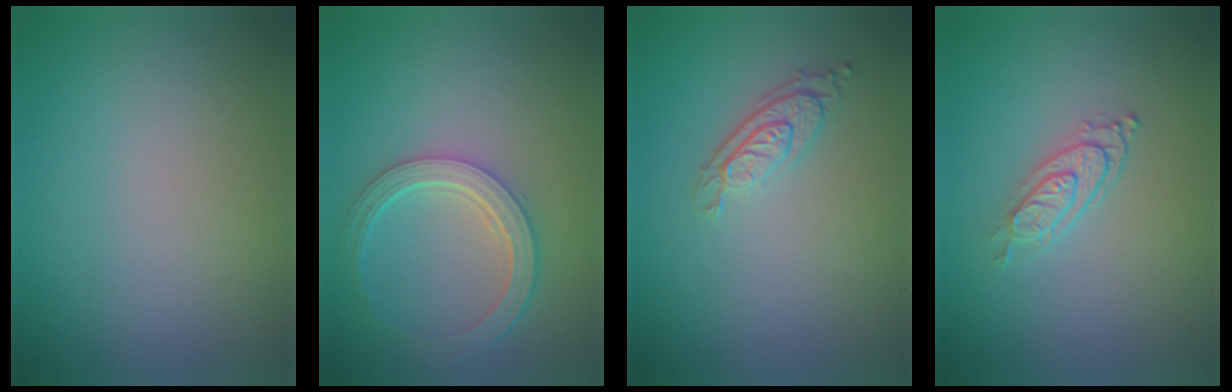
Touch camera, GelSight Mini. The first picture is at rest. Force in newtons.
{"total": 4.9, "press": 3.9, "slide": 3.0}
{"total": 2.9, "press": 2.0, "slide": 2.0}
{"total": 2.8, "press": 2.2, "slide": 1.7}